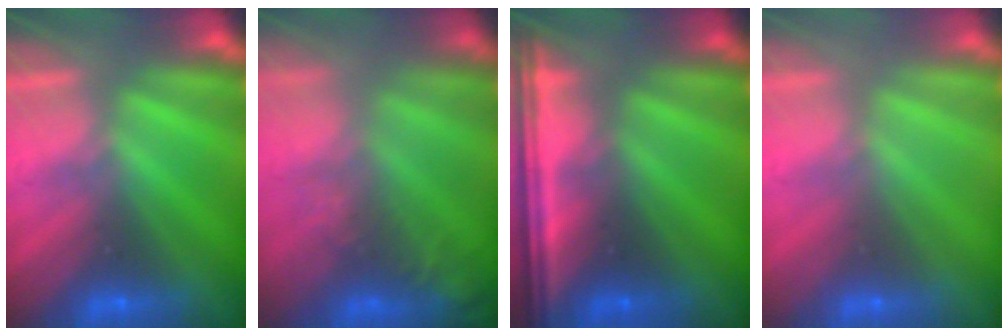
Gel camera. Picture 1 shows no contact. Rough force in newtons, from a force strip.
{"total": 7.4}
{"total": 6.7}
{"total": 3.4}